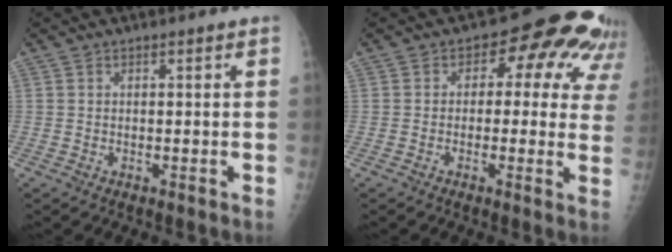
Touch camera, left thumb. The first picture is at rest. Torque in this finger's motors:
{"motor_torque": [0.01, 0.49, 0.18, 0.03, 0.08]}